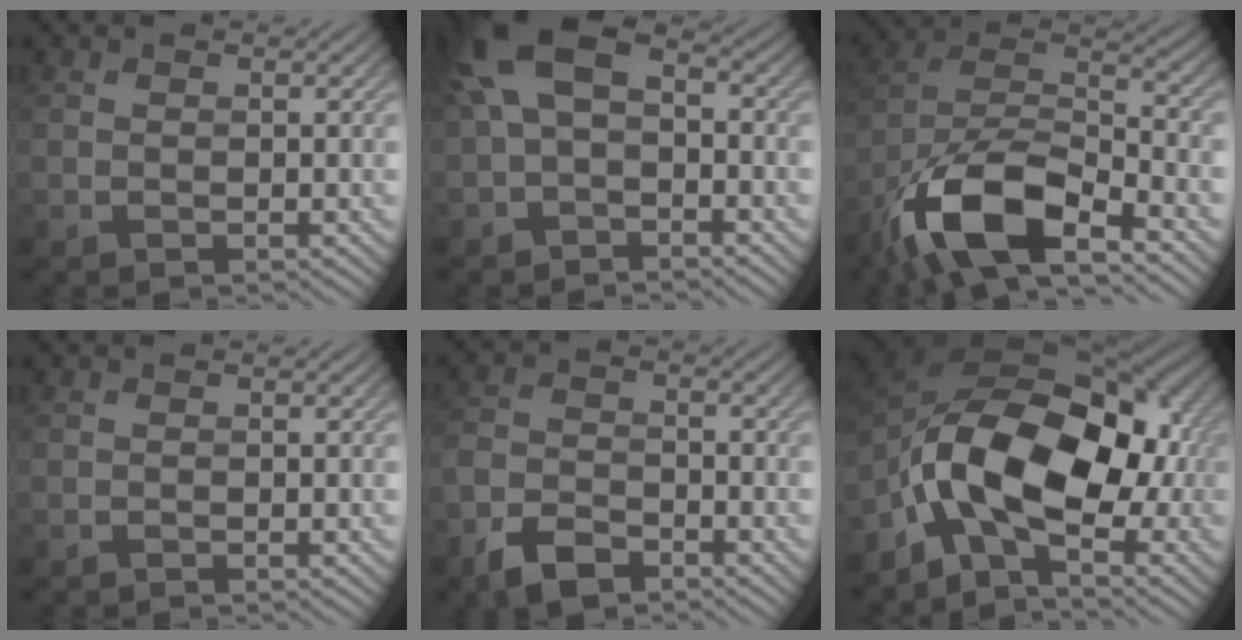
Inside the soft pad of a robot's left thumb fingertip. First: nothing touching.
{"total": 7.9, "force": [0.0, 5.1, 6.0], "torque": [-0.133, 0.001, -0.012]}
{"total": 14.0, "force": [-8.6, 5.3, 9.8], "torque": [-0.194, -0.006, -0.179]}
{"total": 0.0}
{"total": 6.2, "force": [-4.4, 3.0, 3.1], "torque": [-0.071, -0.006, -0.096]}
{"total": 14.9, "force": [-3.8, 8.3, 11.7], "torque": [-0.201, -0.003, -0.078]}